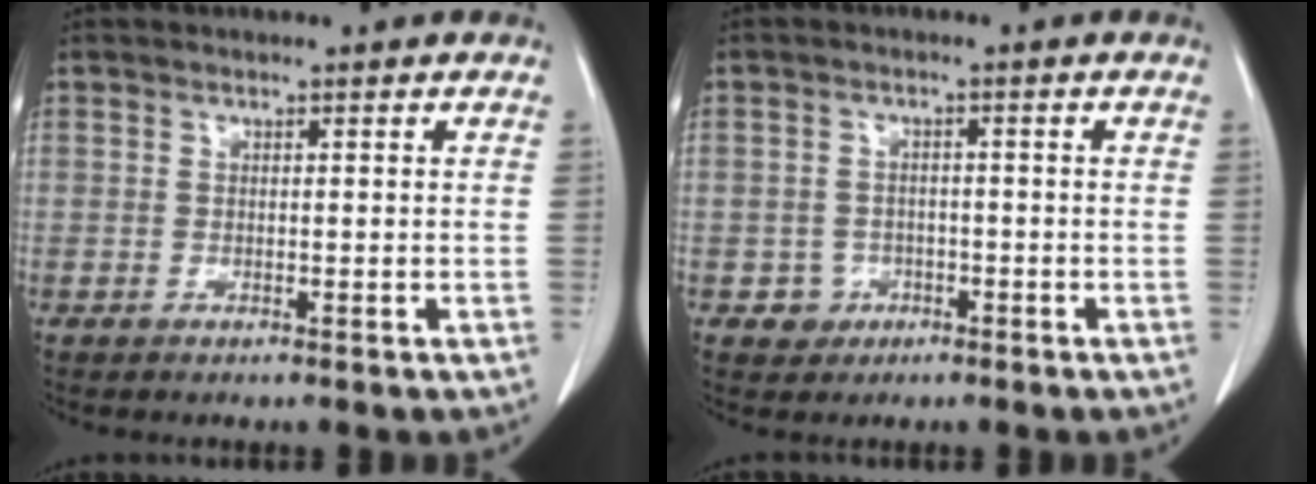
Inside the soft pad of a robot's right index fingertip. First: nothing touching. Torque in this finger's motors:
{"motor_torque": [-0.82, 0.37, -1.05, -0.21]}